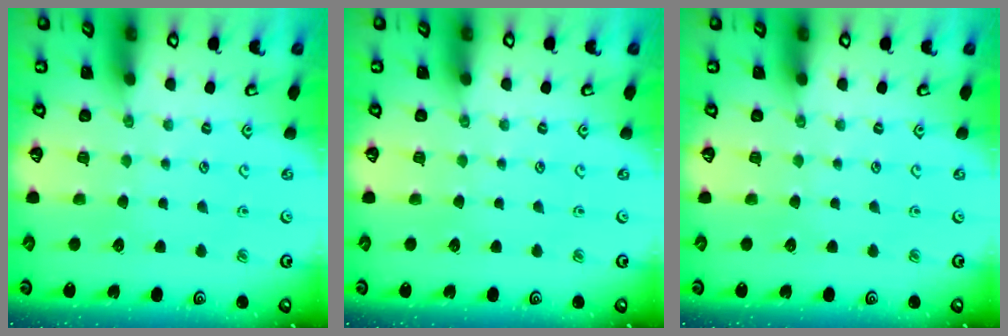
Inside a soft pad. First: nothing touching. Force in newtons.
{"total": 0.0}
{"total": 0.0}